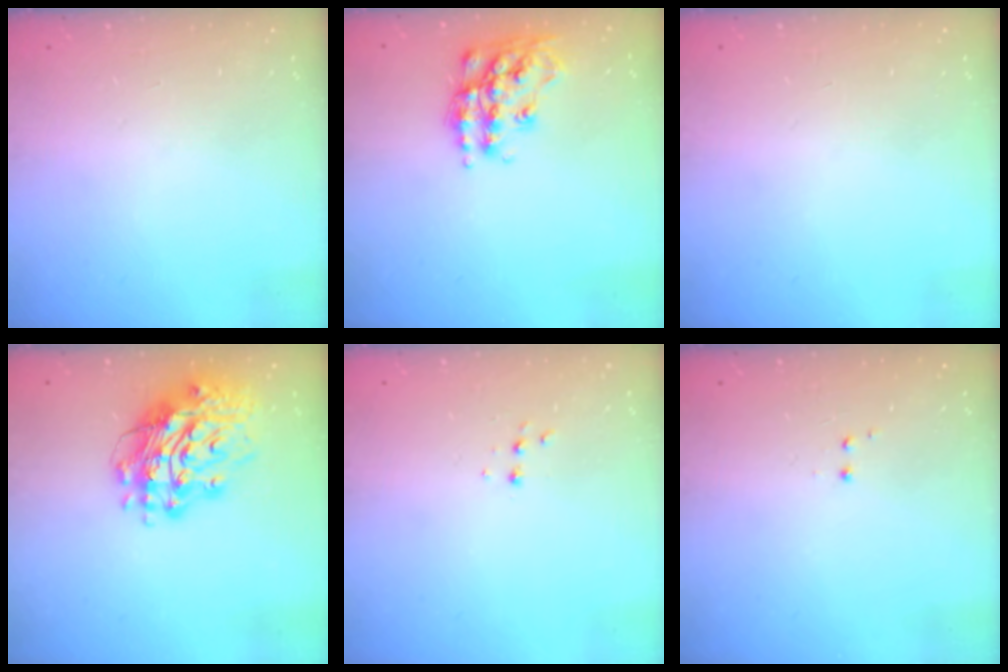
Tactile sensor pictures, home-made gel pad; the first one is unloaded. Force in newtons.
{"total": 16.6, "press": 16.5, "slide": 1.0}
{"total": 0.0}
{"total": 15.8, "press": 15.7, "slide": 1.7}
{"total": 4.1, "press": 4.0, "slide": 0.8}
{"total": 1.2, "press": 1.0, "slide": 0.6}